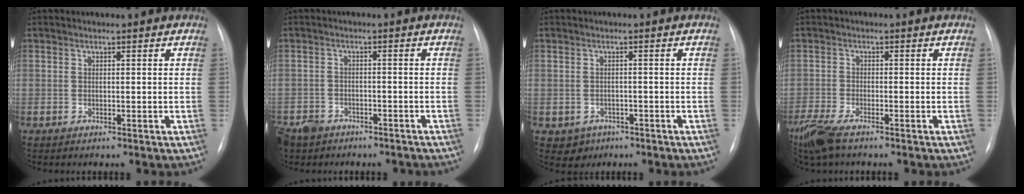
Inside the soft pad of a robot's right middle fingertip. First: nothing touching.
{"total": 7.5, "force": [-5.8, 4.4, 1.8], "torque": [-0.046, 0.005, -0.083]}
{"total": 2.8, "force": [-1.3, 2.5, 0.3], "torque": [-0.003, 0.008, -0.010]}
{"total": 6.5, "force": [-4.8, 1.4, 4.1], "torque": [-0.091, -0.019, -0.092]}